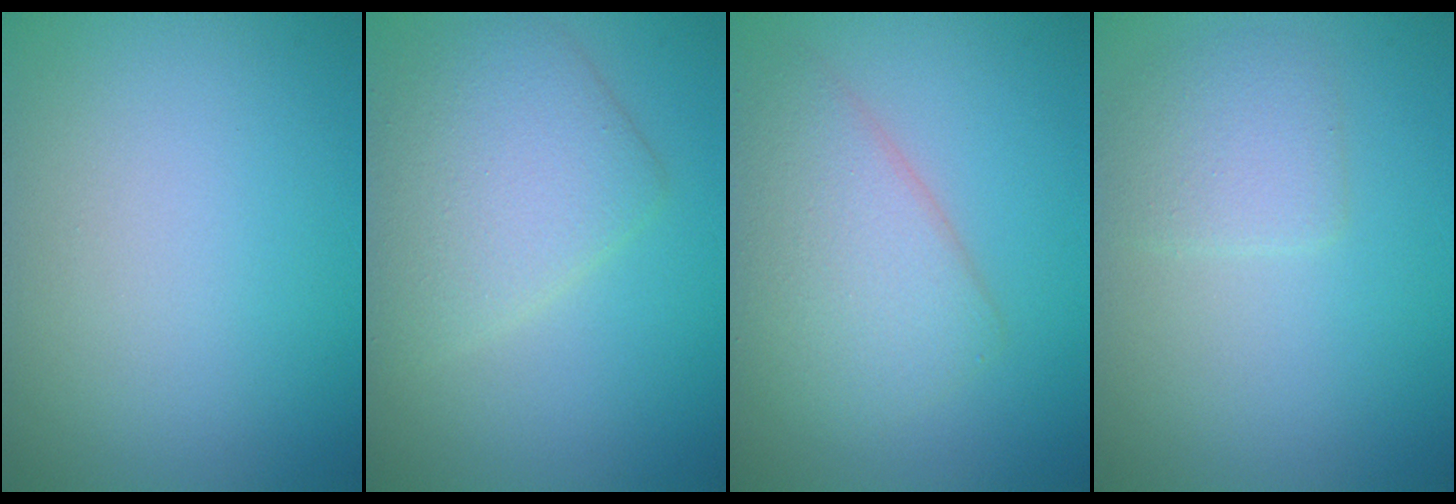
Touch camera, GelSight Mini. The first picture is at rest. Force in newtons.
{"total": 5.4, "press": 5.4, "slide": 0.2}
{"total": 5.0, "press": 5.0, "slide": 0.3}
{"total": 2.2, "press": 2.2, "slide": 0.1}